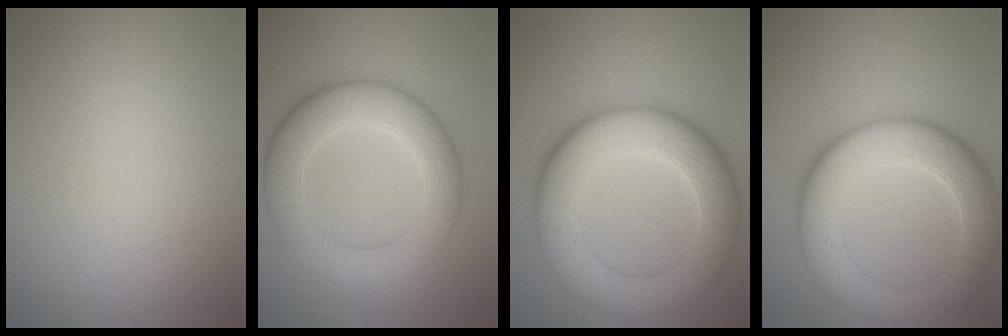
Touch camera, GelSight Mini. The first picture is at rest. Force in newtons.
{"total": 7.4, "press": 7.4, "slide": 0.5}
{"total": 10.4, "press": 10.4, "slide": 0.4}
{"total": 8.9, "press": 8.9, "slide": 0.6}